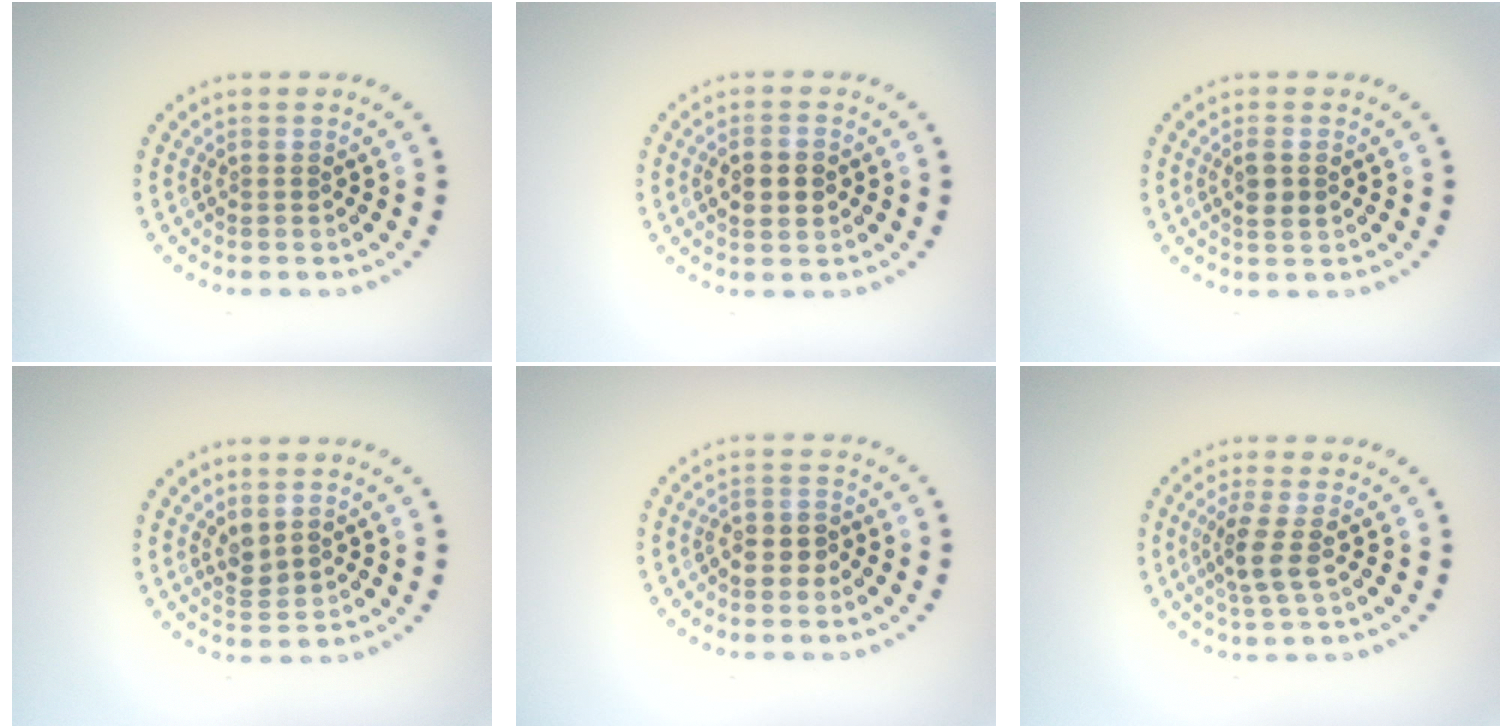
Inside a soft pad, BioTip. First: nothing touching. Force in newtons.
{"total": 2.5, "press": 2.5, "slide": 0.1}
{"total": 1.8, "press": 1.7, "slide": 0.6}
{"total": 1.7, "press": 1.5, "slide": 0.8}
{"total": 2.1, "press": 2.0, "slide": 0.8}
{"total": 2.6, "press": 2.1, "slide": 1.6}